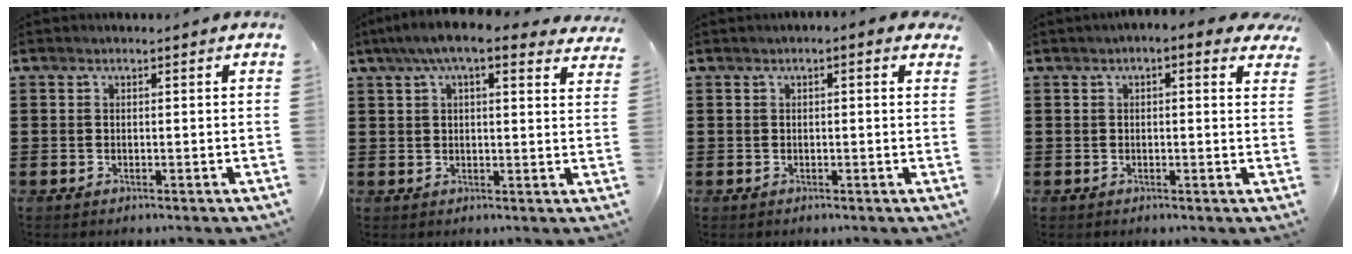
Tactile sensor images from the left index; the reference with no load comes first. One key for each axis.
{"total": 7.0, "fx": 5.3, "fy": 1.2, "fz": 4.4, "tx": -0.098, "ty": -0.002, "tz": 0.095}
{"total": 0.8, "fx": 0.0, "fy": 0.6, "fz": 0.6, "tx": -0.013, "ty": 0.005, "tz": -0.003}
{"total": 1.7, "fx": 0.6, "fy": 1.0, "fz": 1.2, "tx": -0.028, "ty": 0.008, "tz": 0.007}